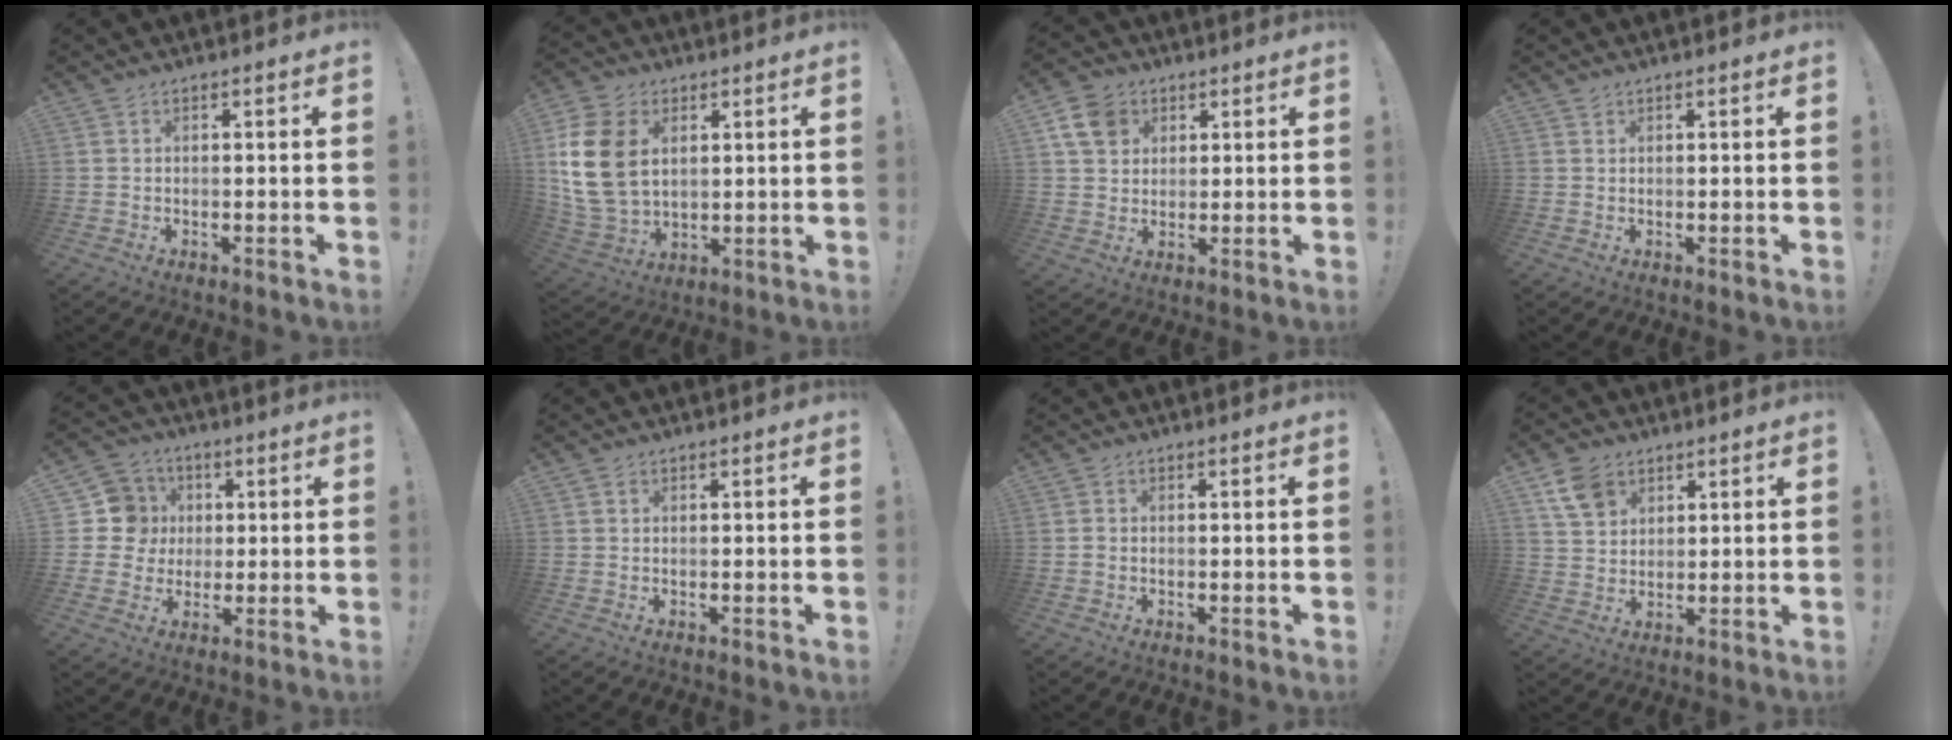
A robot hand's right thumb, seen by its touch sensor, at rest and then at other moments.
{"total": 17.4, "force": [4.1, 12.6, 11.2], "torque": [-0.228, -0.011, 0.076]}
{"total": 9.5, "force": [4.1, 7.5, 4.2], "torque": [-0.069, -0.008, 0.084]}
{"total": 1.0, "force": [0.8, 0.6, 0.1], "torque": [0.002, -0.003, 0.015]}
{"total": 7.7, "force": [0.9, 7.5, 1.4], "torque": [-0.020, 0.000, 0.022]}
{"total": 0.5, "force": [0.3, 0.4, 0.1], "torque": [0.004, -0.001, 0.004]}
{"total": 0.6, "force": [-0.2, 0.4, 0.3], "torque": [-0.004, 0.002, -0.004]}
{"total": 8.5, "force": [4.8, 5.9, 3.8], "torque": [-0.059, -0.014, 0.095]}